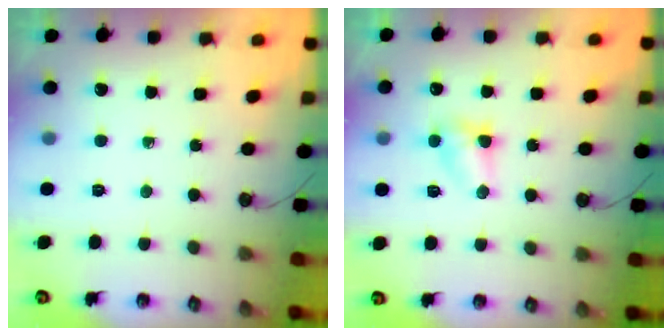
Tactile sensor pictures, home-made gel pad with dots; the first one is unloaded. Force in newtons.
{"total": 4.9, "press": 4.8, "slide": 0.4}